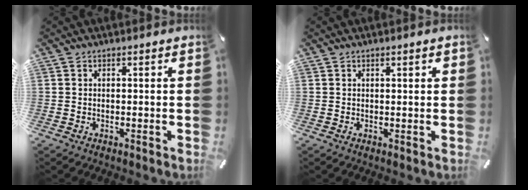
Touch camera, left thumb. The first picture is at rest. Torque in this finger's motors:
{"motor_torque": [-0.26, -0.25, -0.13, 0.20, -0.02]}